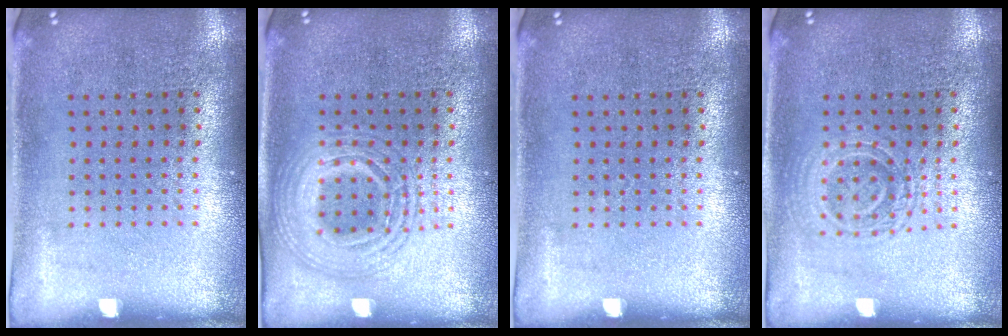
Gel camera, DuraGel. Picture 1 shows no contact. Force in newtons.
{"total": 2.7, "press": 2.7, "slide": 0.4}
{"total": 0.0}
{"total": 1.3, "press": 1.2, "slide": 0.4}